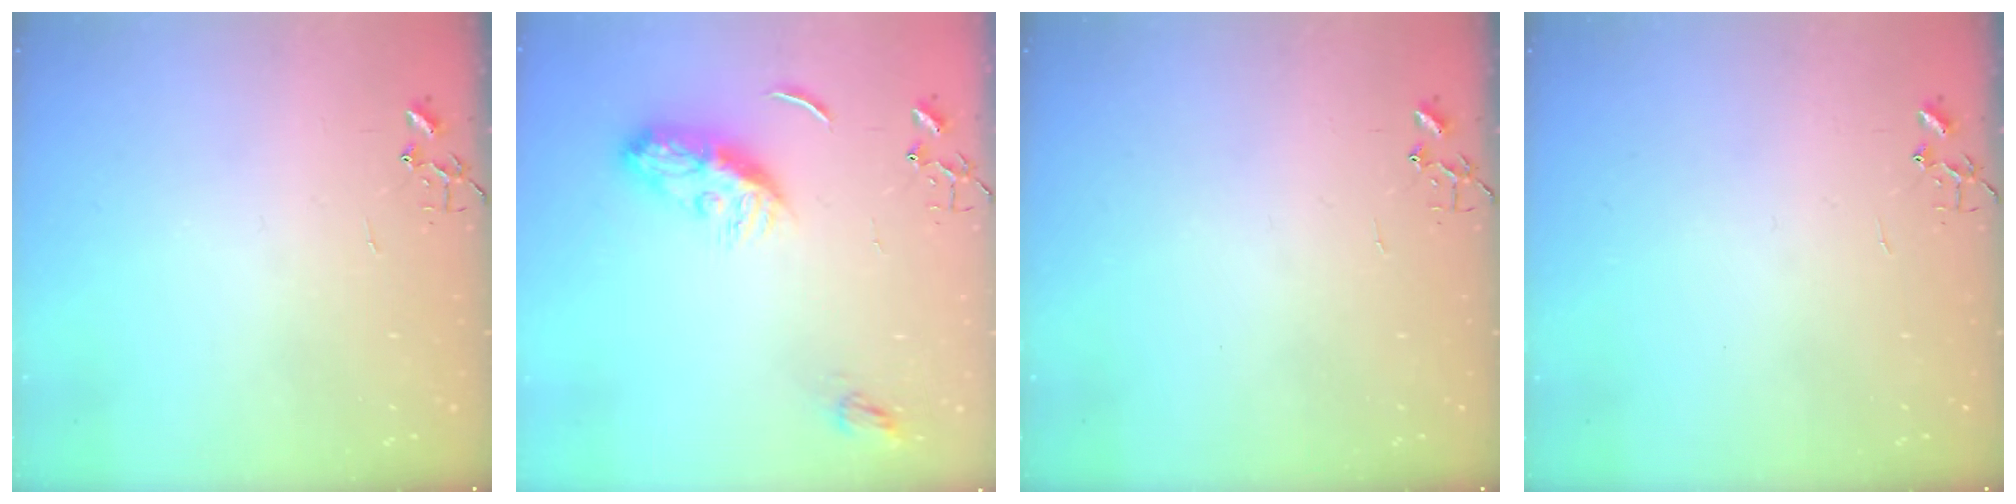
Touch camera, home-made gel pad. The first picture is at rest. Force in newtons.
{"total": 10.6, "press": 10.5, "slide": 0.7}
{"total": 0.0}
{"total": 0.0}